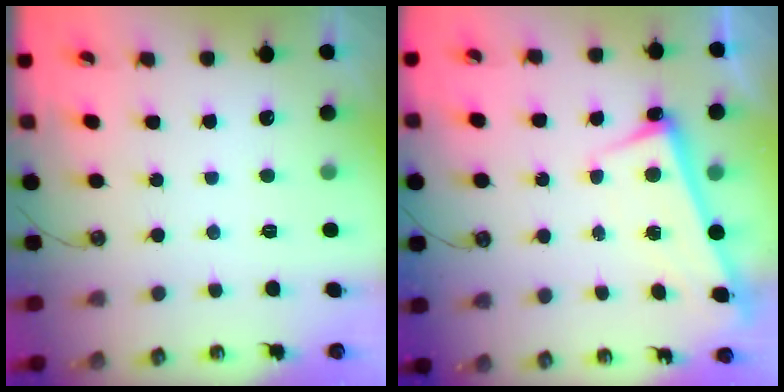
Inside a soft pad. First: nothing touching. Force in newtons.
{"total": 2.7, "press": 2.5, "slide": 1.0}